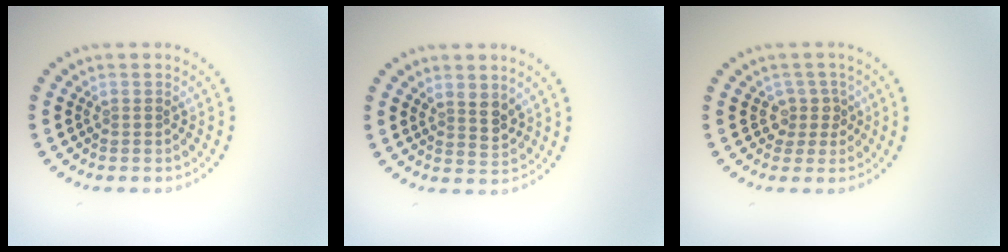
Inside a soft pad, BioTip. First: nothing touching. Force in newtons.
{"total": 2.1, "press": 1.8, "slide": 1.1}
{"total": 2.0, "press": 1.4, "slide": 1.4}